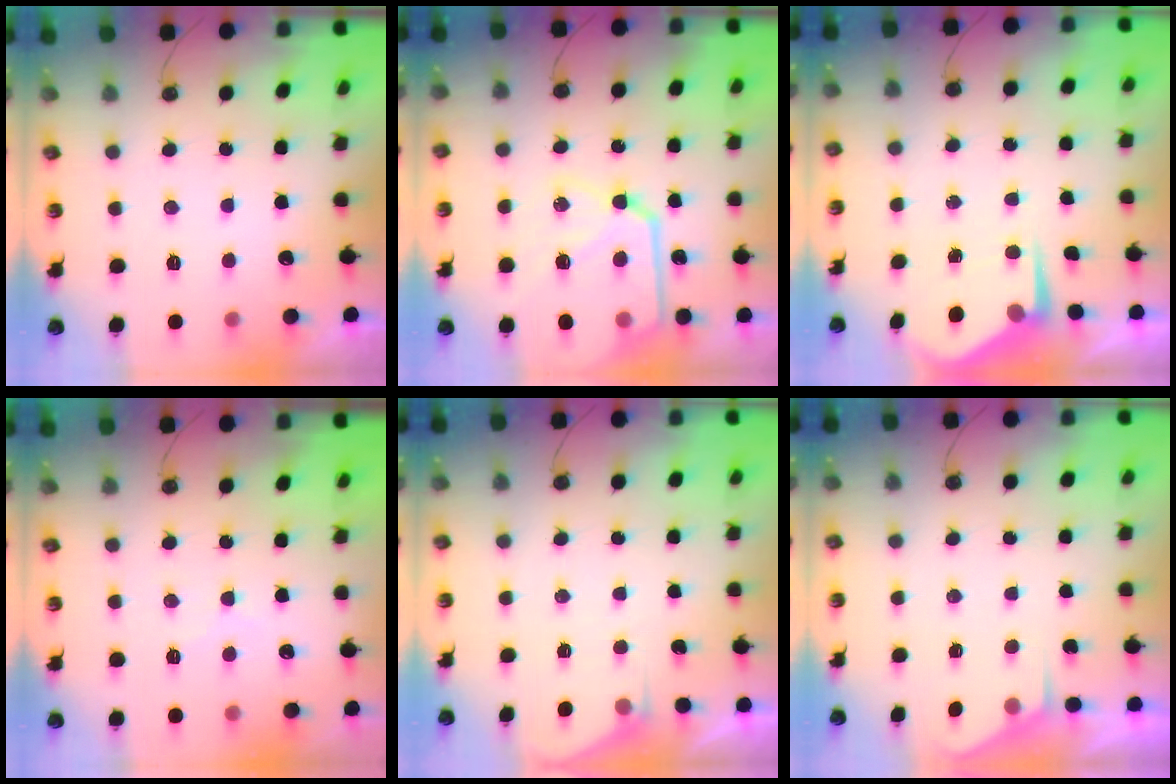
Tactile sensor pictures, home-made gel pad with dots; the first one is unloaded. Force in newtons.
{"total": 18.1, "press": 18.0, "slide": 1.7}
{"total": 5.0, "press": 5.0, "slide": 0.3}
{"total": 5.9, "press": 5.8, "slide": 0.8}
{"total": 3.0, "press": 2.9, "slide": 0.4}
{"total": 2.2, "press": 2.2, "slide": 0.4}